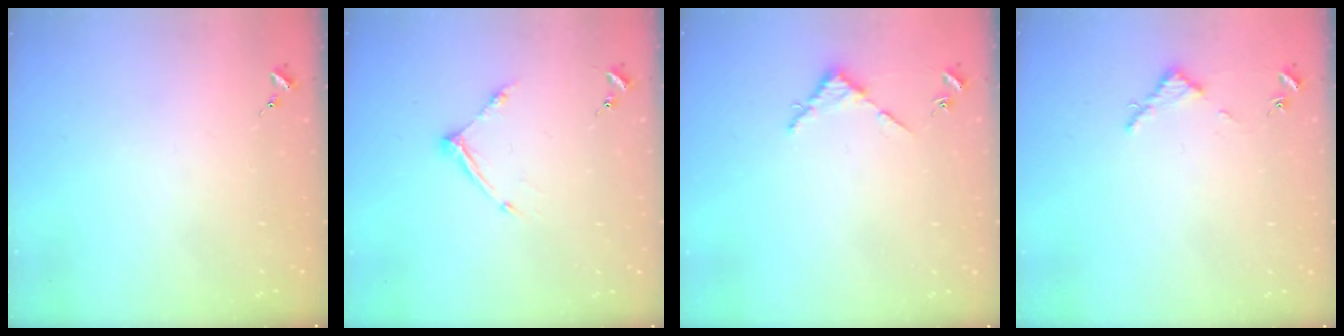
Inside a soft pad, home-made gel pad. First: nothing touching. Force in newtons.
{"total": 8.6, "press": 8.6, "slide": 0.5}
{"total": 3.1, "press": 3.1, "slide": 0.3}
{"total": 2.8, "press": 2.8, "slide": 0.3}